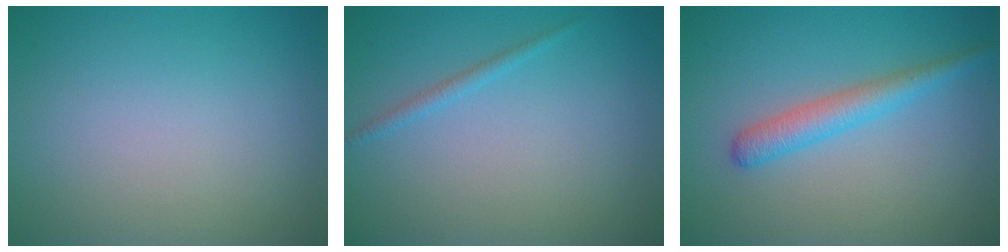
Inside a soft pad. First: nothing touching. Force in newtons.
{"total": 0.9, "press": 0.9, "slide": 0.1}
{"total": 2.8, "press": 2.8, "slide": 0.0}